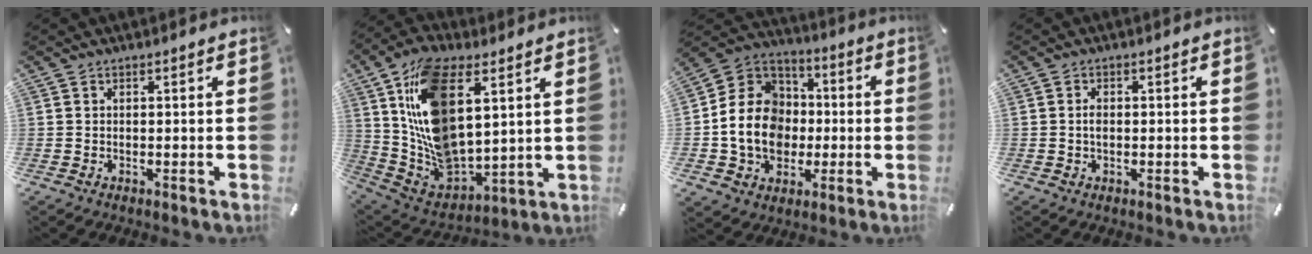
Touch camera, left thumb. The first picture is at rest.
{"total": 19.5, "force": [7.8, 10.9, 14.1], "torque": [-0.308, -0.038, 0.141]}
{"total": 16.0, "force": [-2.1, 13.8, 7.9], "torque": [-0.188, 0.021, -0.034]}
{"total": 1.7, "force": [-0.1, 1.0, 1.4], "torque": [-0.028, 0.001, -0.002]}